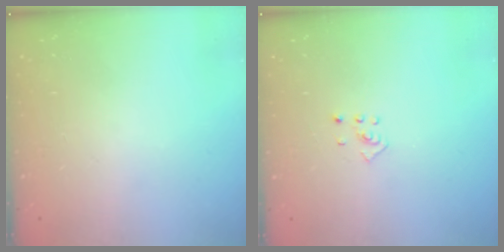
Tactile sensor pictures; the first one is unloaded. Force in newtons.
{"total": 2.0, "press": 1.9, "slide": 0.8}